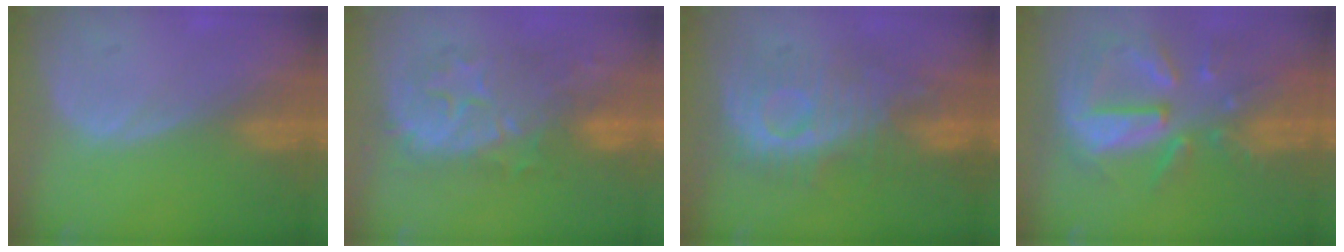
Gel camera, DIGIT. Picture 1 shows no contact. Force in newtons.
{"total": 9.0, "press": 8.9, "slide": 1.1}
{"total": 9.1, "press": 9.1, "slide": 0.3}
{"total": 10.9, "press": 9.5, "slide": 5.2}